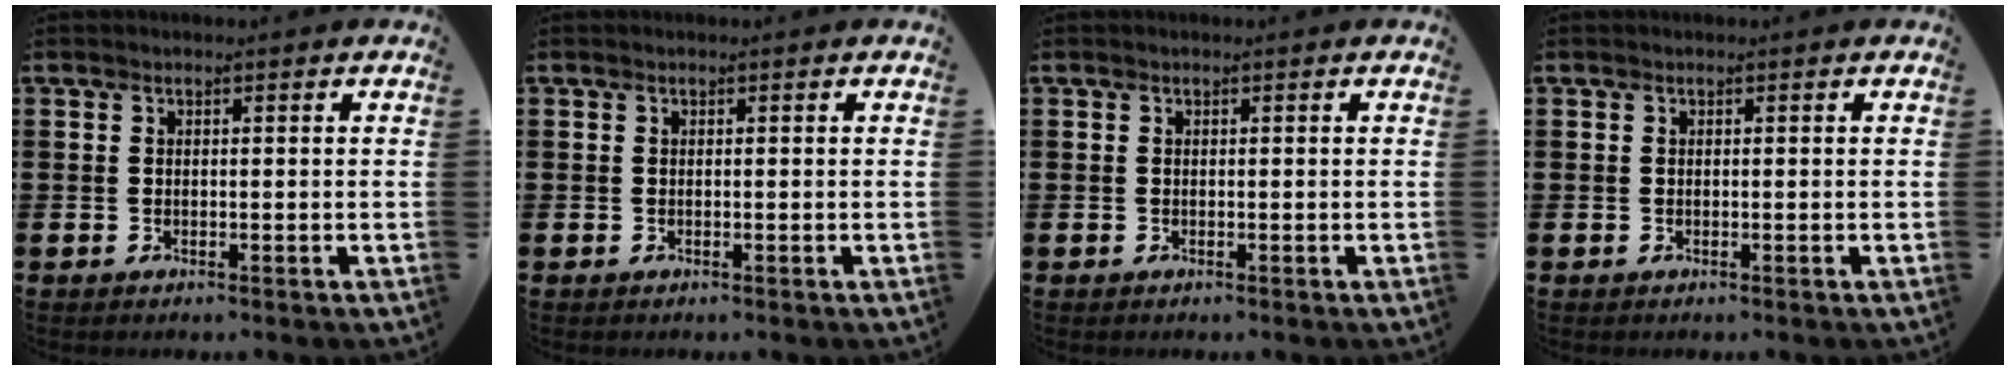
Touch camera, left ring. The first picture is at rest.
{"total": 0.0}
{"total": 0.0}
{"total": 0.0}